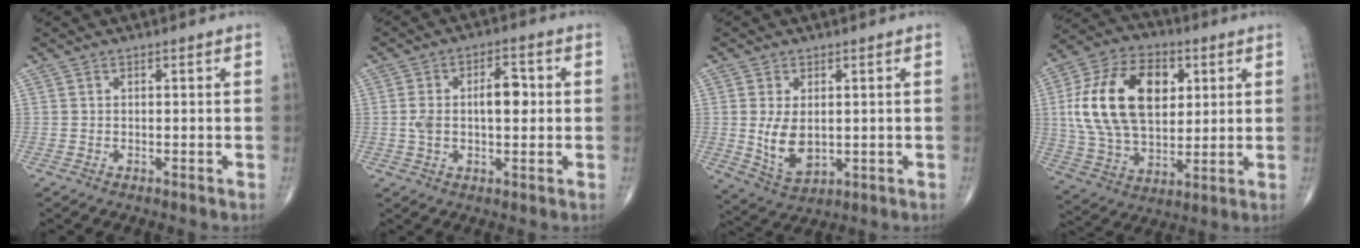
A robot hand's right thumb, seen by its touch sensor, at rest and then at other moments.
{"total": 8.6, "force": [0.6, 4.3, 7.4], "torque": [-0.125, 0.019, 0.010]}
{"total": 7.6, "force": [0.2, 4.6, 6.0], "torque": [-0.104, -0.015, 0.018]}
{"total": 22.1, "force": [4.5, 13.8, 16.6], "torque": [-0.289, 0.000, 0.082]}